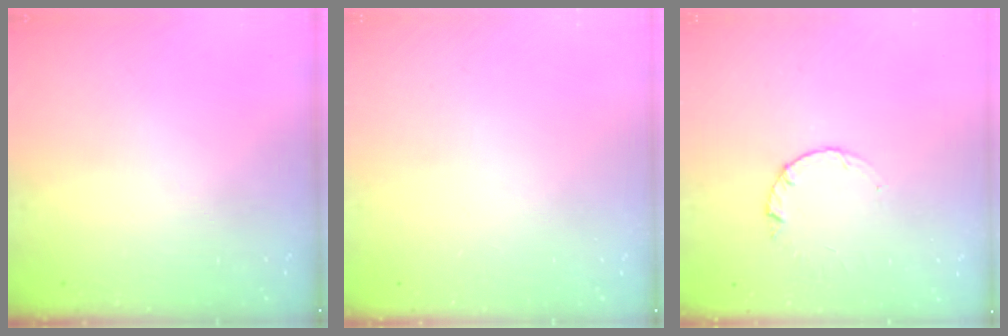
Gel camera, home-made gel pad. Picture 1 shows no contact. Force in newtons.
{"total": 0.0}
{"total": 1.0, "press": 0.9, "slide": 0.3}